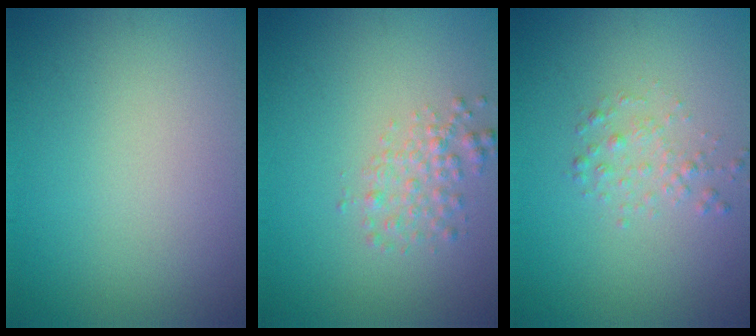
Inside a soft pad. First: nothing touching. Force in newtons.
{"total": 2.0, "press": 2.0, "slide": 0.1}
{"total": 1.4, "press": 1.4, "slide": 0.1}